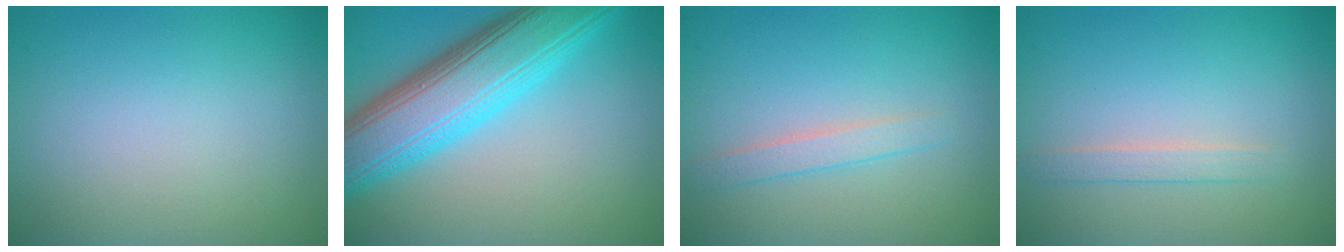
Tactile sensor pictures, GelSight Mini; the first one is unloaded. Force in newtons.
{"total": 10.3, "press": 10.3, "slide": 0.2}
{"total": 1.7, "press": 1.7, "slide": 0.0}
{"total": 1.4, "press": 1.4, "slide": 0.1}